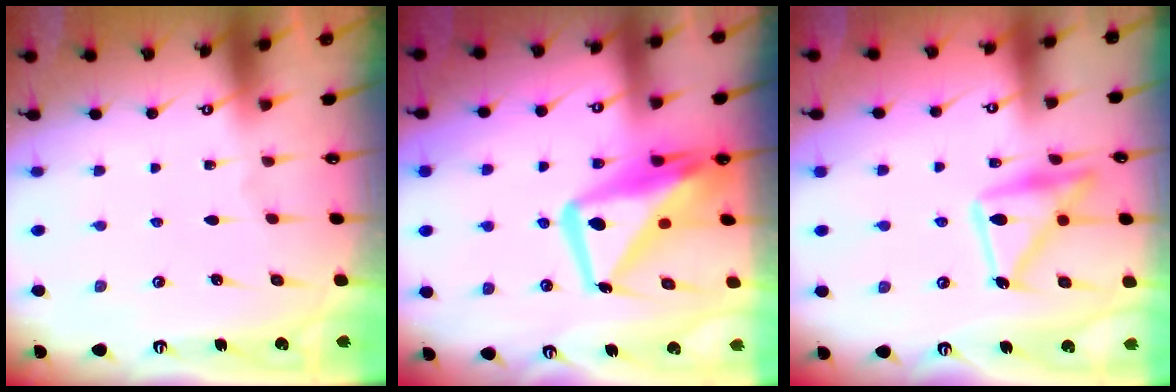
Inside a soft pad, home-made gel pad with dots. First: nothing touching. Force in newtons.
{"total": 15.7, "press": 15.6, "slide": 1.4}
{"total": 16.7, "press": 16.7, "slide": 1.2}